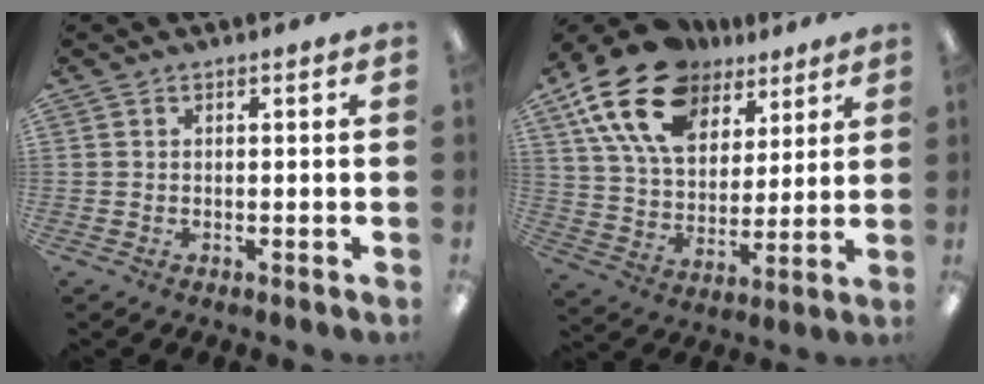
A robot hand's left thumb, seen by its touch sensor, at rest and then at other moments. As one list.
[{"total": 20.3, "force": [11.6, 12.6, 10.8], "torque": [-0.205, -0.046, 0.211]}]